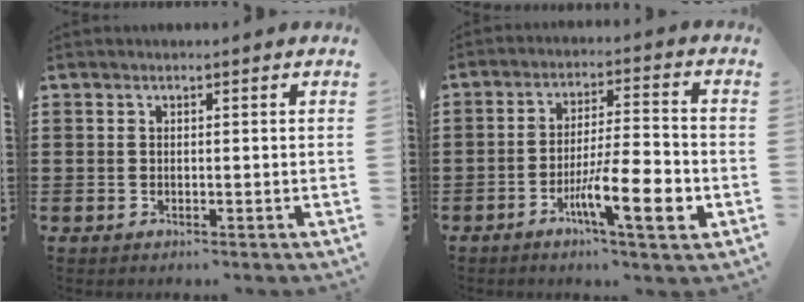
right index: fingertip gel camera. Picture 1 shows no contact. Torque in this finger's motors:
{"motor_torque": [0.41, -0.17, 0.69, 0.21]}